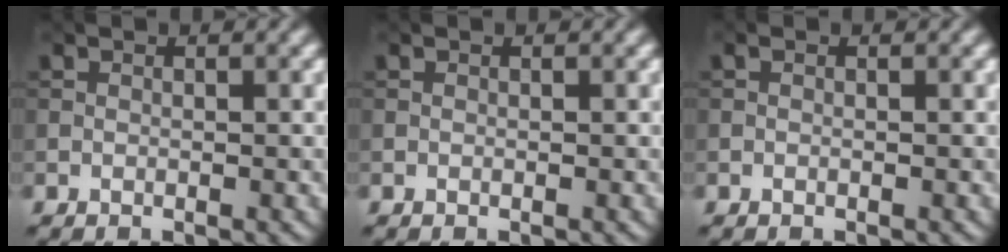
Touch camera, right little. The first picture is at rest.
{"total": 0.0}
{"total": 0.9, "force": [-0.8, -0.4, -0.1], "torque": [0.003, -0.002, -0.011]}